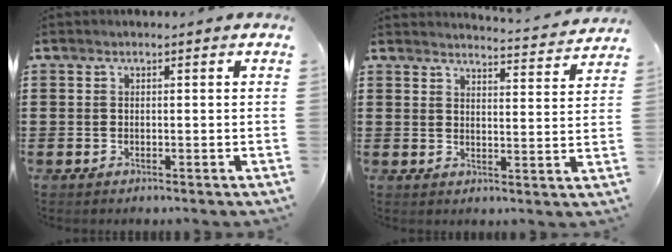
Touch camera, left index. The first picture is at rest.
{"total": 3.3, "force": [3.2, -0.3, 0.4], "torque": [-0.015, -0.030, 0.051]}